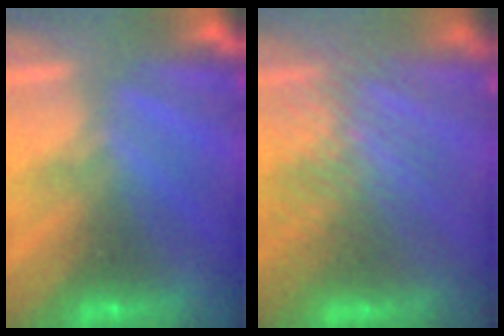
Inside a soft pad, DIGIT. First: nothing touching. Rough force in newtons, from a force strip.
{"total": 3.7}